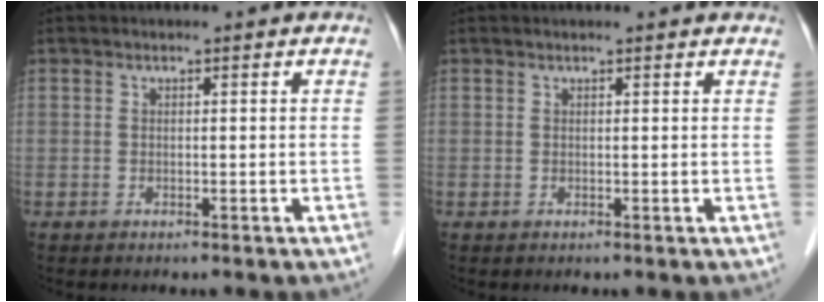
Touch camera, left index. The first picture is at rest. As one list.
[{"total": 3.4, "force": [3.2, 0.3, 1.2], "torque": [-0.016, 0.018, 0.030]}]